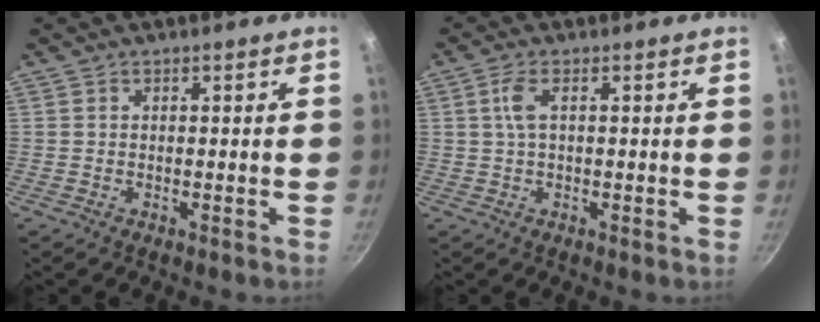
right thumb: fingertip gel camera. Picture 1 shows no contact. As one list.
[{"total": 3.5, "force": [0.7, 1.2, 3.2], "torque": [-0.071, 0.006, 0.011]}]